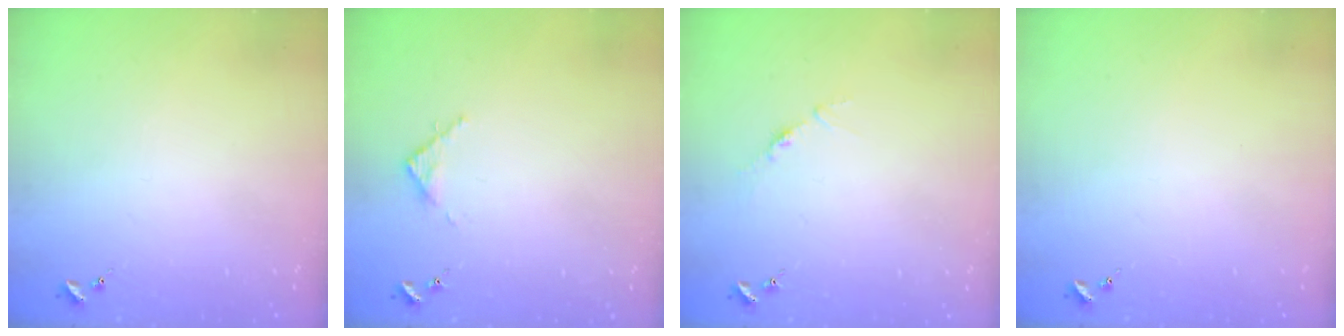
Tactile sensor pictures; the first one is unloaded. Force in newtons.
{"total": 2.8, "press": 2.8, "slide": 0.4}
{"total": 3.4, "press": 3.4, "slide": 0.4}
{"total": 0.0}